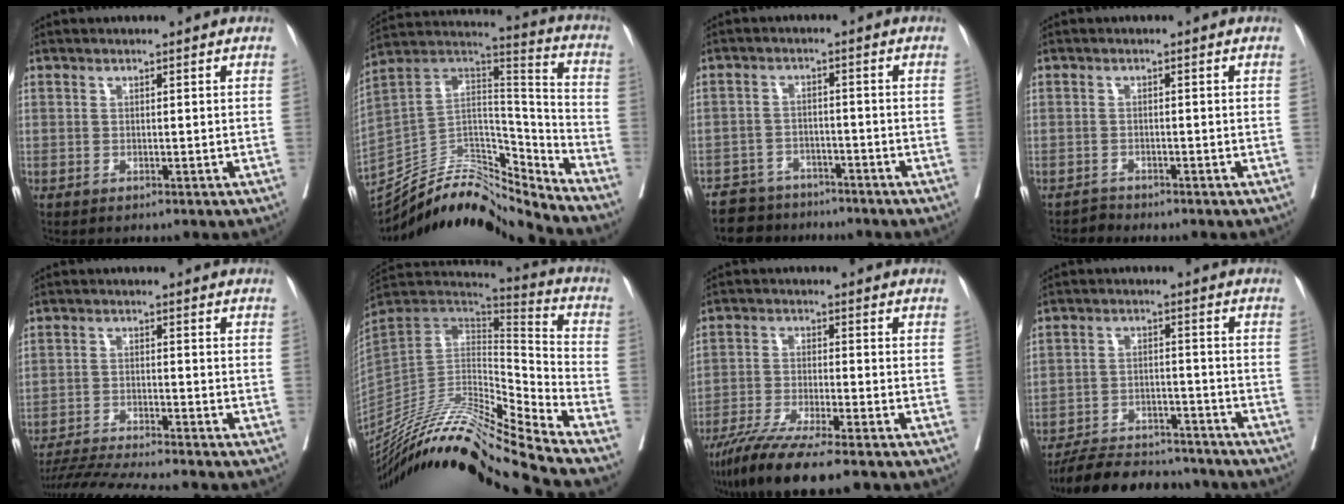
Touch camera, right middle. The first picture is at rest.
{"total": 22.0, "force": [-20.7, 3.1, 6.8], "torque": [-0.146, 0.037, -0.355]}
{"total": 6.0, "force": [-5.3, 2.8, -0.2], "torque": [0.009, 0.002, -0.089]}
{"total": 1.2, "force": [-1.1, 0.1, -0.6], "torque": [0.013, -0.006, -0.022]}
{"total": 11.8, "force": [-10.8, -0.6, 4.8], "torque": [-0.070, -0.016, -0.178]}
{"total": 26.1, "force": [-22.7, -1.2, 12.9], "torque": [-0.235, -0.027, -0.393]}
{"total": 11.8, "force": [-9.1, 0.6, 7.4], "torque": [-0.119, -0.031, -0.151]}
{"total": 13.9, "force": [-12.8, 4.0, 3.8], "torque": [-0.055, 0.007, -0.187]}